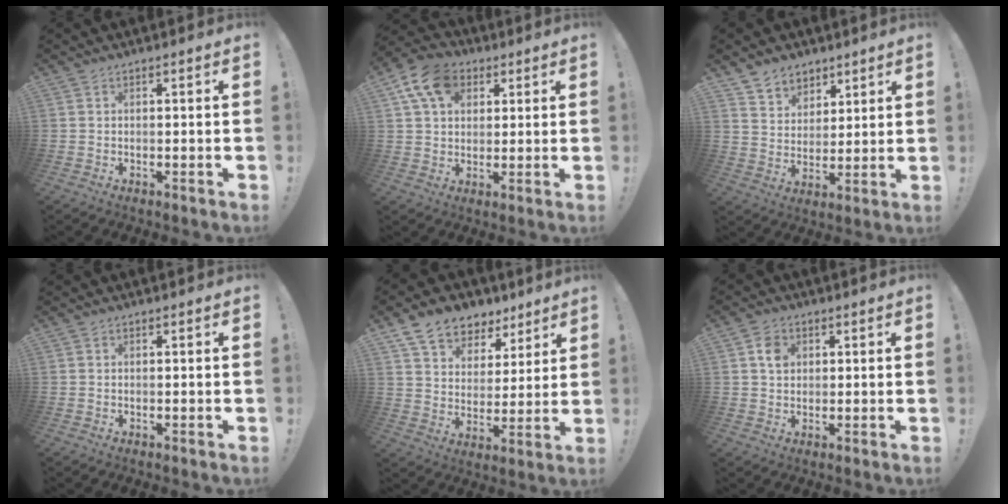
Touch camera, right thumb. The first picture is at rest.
{"total": 12.9, "force": [5.3, 9.4, 7.2], "torque": [-0.118, -0.008, 0.105]}
{"total": 8.0, "force": [6.0, 5.4, 0.4], "torque": [-0.008, -0.051, 0.118]}
{"total": 0.0}
{"total": 11.5, "force": [8.1, 7.4, 3.4], "torque": [-0.064, -0.051, 0.156]}
{"total": 4.8, "force": [1.5, 4.1, 2.0], "torque": [-0.018, -0.002, 0.023]}